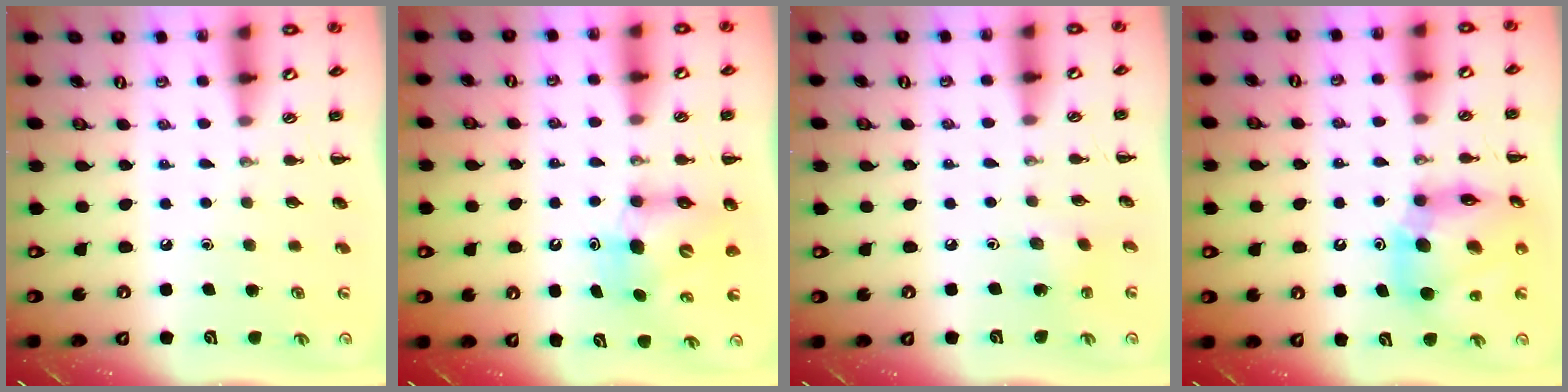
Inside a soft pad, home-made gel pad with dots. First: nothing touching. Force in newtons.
{"total": 7.6, "press": 7.5, "slide": 1.4}
{"total": 1.6, "press": 1.5, "slide": 0.6}
{"total": 13.7, "press": 13.1, "slide": 3.9}